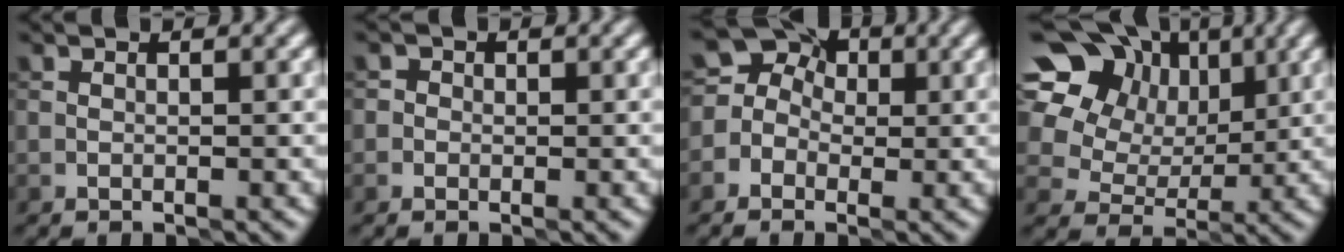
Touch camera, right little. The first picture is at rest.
{"total": 1.8, "force": [0.5, 1.6, 0.6], "torque": [0.010, 0.008, -0.012]}
{"total": 7.7, "force": [1.9, 6.6, 3.3], "torque": [-0.060, 0.055, -0.021]}
{"total": 16.5, "force": [6.3, 13.1, 7.8], "torque": [-0.185, 0.038, 0.113]}